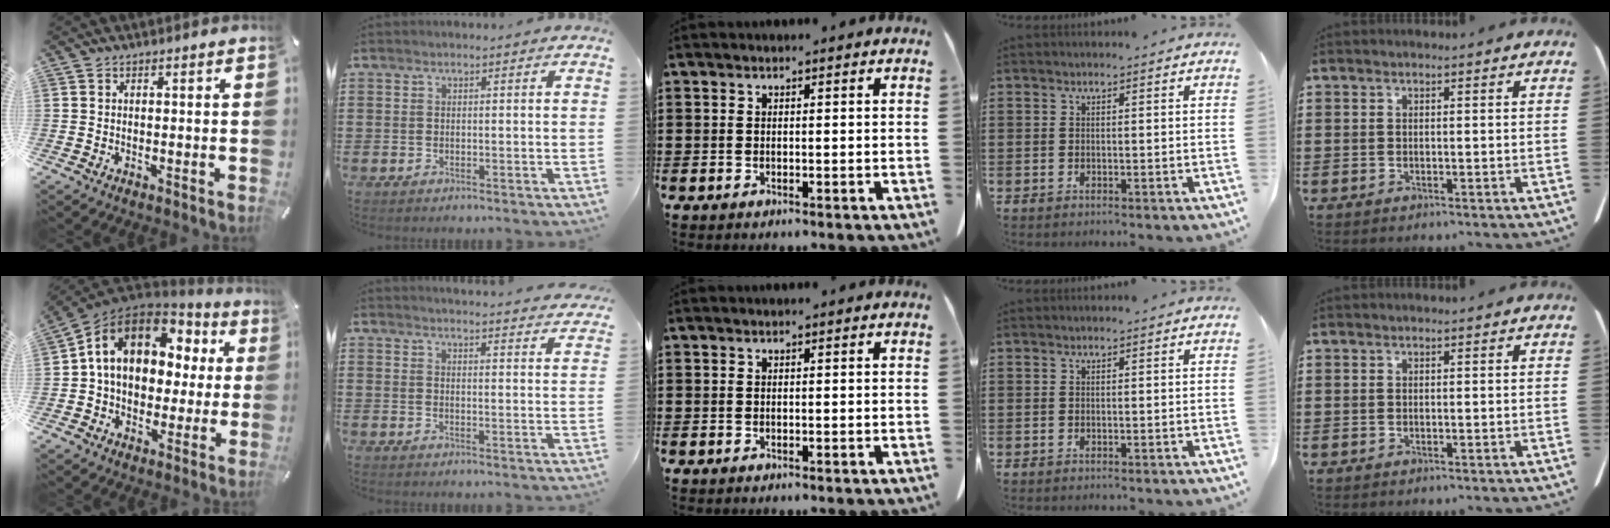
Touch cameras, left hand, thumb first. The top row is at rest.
{"thumb": {"total": 13.6, "force": [4.3, 10.3, 7.8], "torque": [-0.143, -0.013, 0.084]}, "index": {"total": 3.3, "force": [3.3, -0.6, 0.1], "torque": [-0.007, -0.025, 0.057]}}